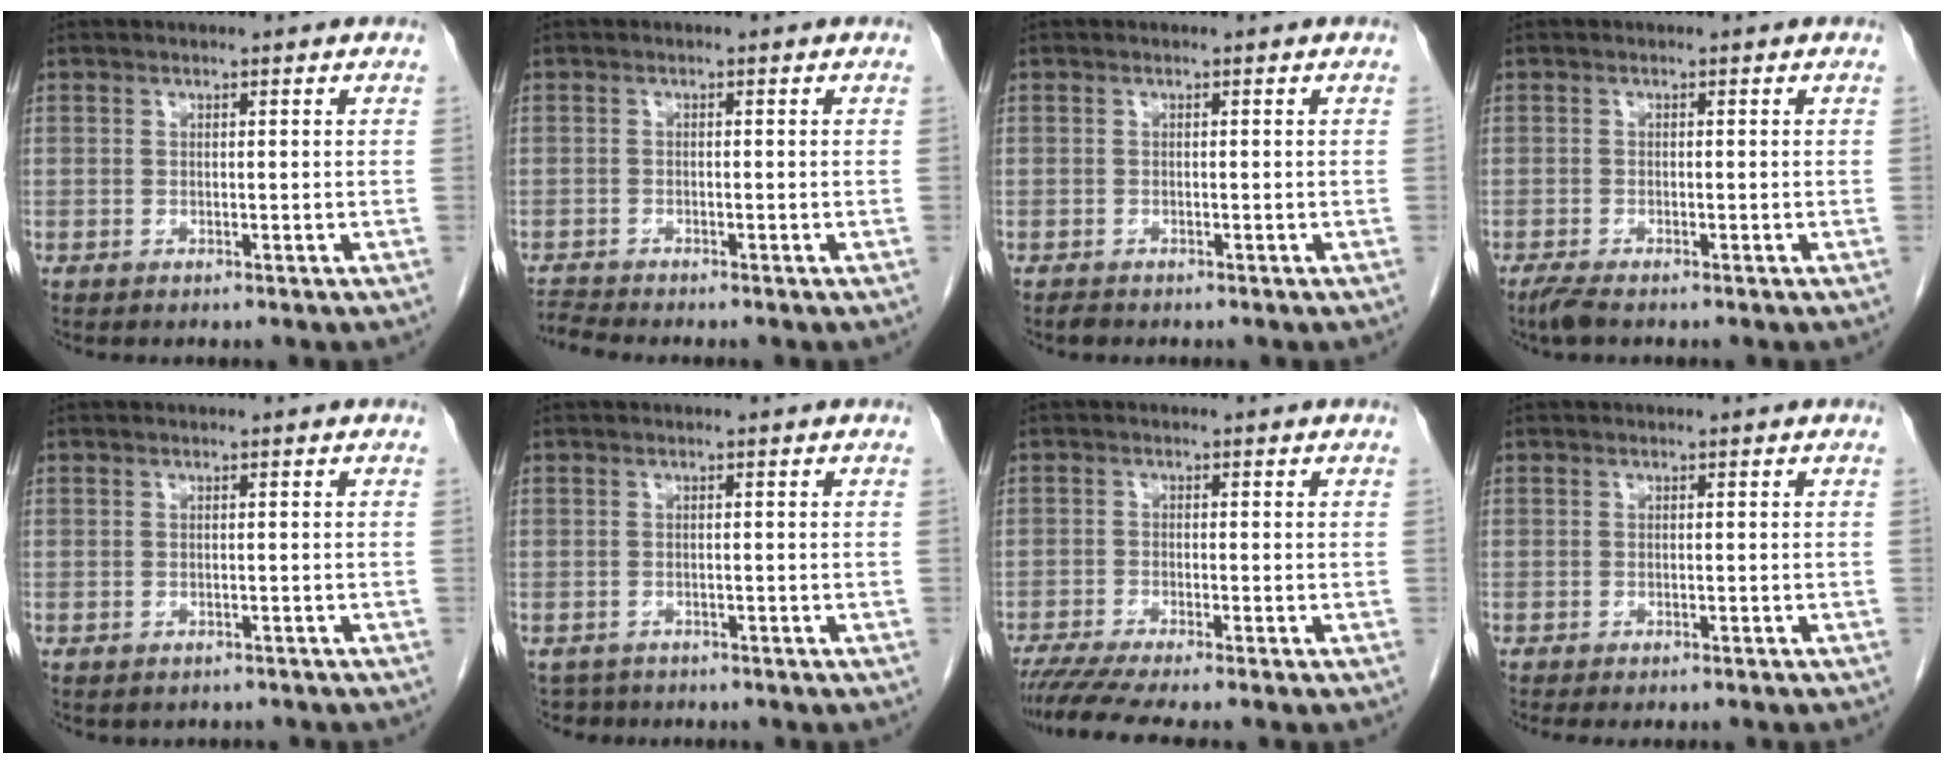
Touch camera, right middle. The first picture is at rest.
{"total": 2.2, "force": [-1.9, -0.9, -0.2], "torque": [-0.004, -0.016, -0.039]}
{"total": 0.7, "force": [-0.6, 0.2, 0.2], "torque": [-0.012, -0.002, -0.012]}
{"total": 2.2, "force": [-1.7, 0.3, 1.3], "torque": [-0.036, -0.009, -0.034]}
{"total": 1.8, "force": [-1.5, 1.0, 0.3], "torque": [-0.009, 0.000, -0.017]}
{"total": 2.7, "force": [-2.2, 1.5, -0.2], "torque": [0.000, 0.000, -0.036]}
{"total": 6.7, "force": [-5.6, -0.6, 3.5], "torque": [-0.052, -0.016, -0.093]}
{"total": 3.8, "force": [-3.4, 0.6, 1.7], "torque": [-0.017, -0.005, -0.044]}